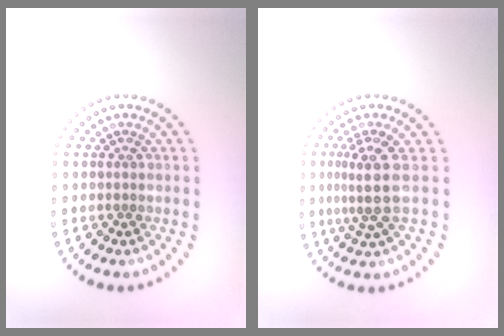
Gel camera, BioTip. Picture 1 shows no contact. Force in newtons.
{"total": 3.2, "press": 2.4, "slide": 2.2}